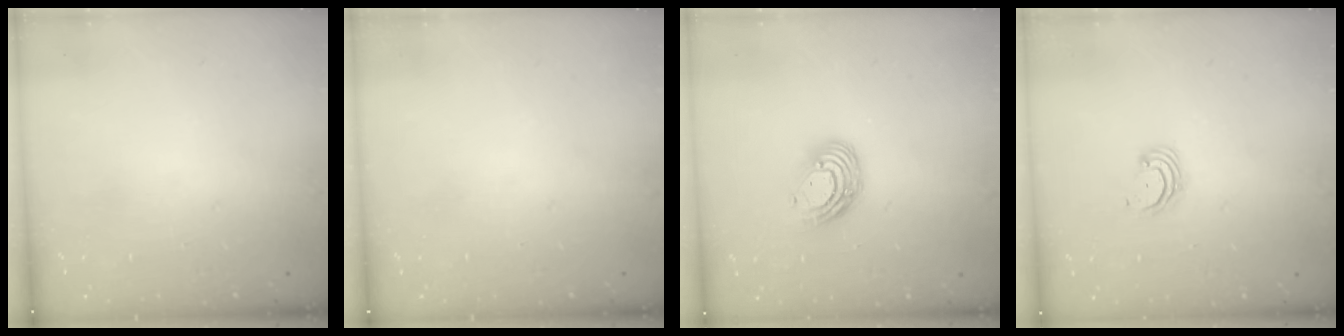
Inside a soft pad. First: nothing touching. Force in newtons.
{"total": 0.0}
{"total": 10.5, "press": 10.4, "slide": 1.1}
{"total": 2.6, "press": 2.6, "slide": 0.3}